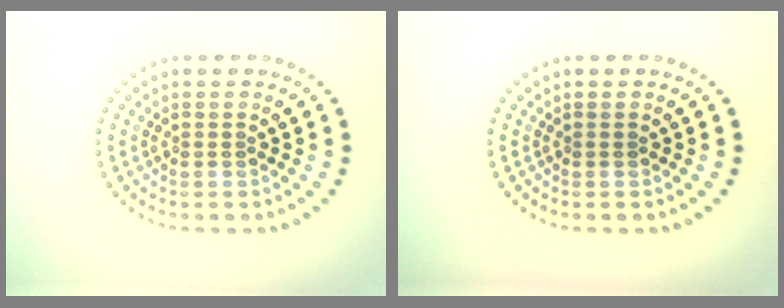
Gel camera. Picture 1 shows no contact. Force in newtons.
{"total": 0.0}